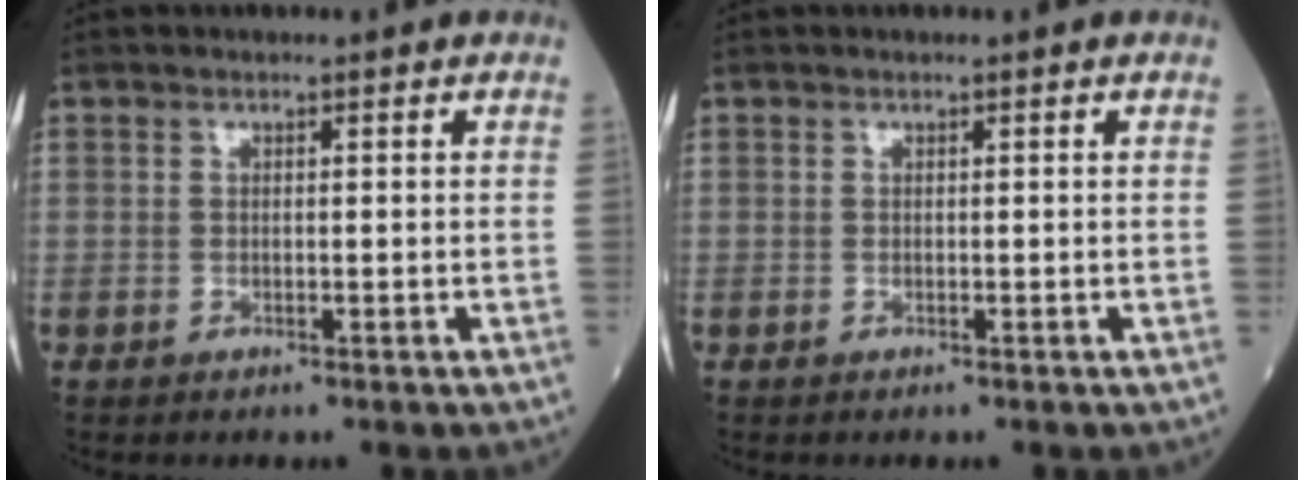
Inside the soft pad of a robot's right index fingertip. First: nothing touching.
{"total": 0.0}